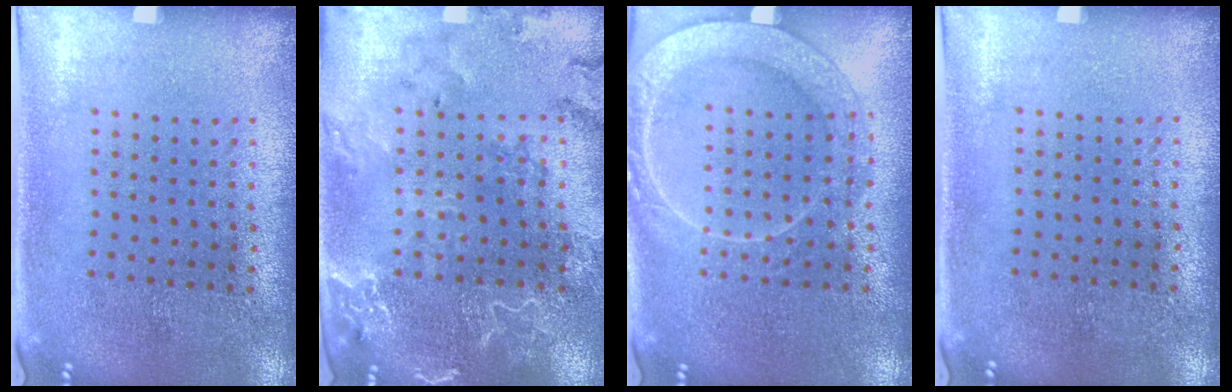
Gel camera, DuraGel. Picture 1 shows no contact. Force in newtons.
{"total": 2.5, "press": 2.4, "slide": 0.8}
{"total": 3.0, "press": 2.9, "slide": 0.5}
{"total": 0.0}